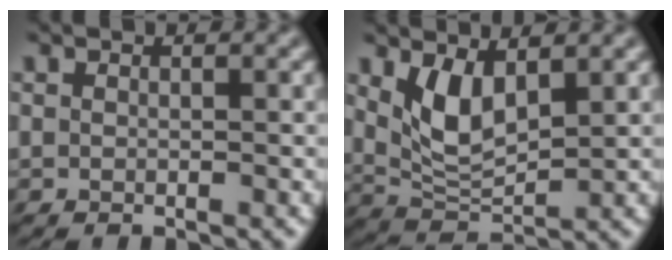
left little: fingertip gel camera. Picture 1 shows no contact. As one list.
[{"total": 4.5, "force": [1.7, 1.6, 3.9], "torque": [-0.077, -0.007, 0.032]}]